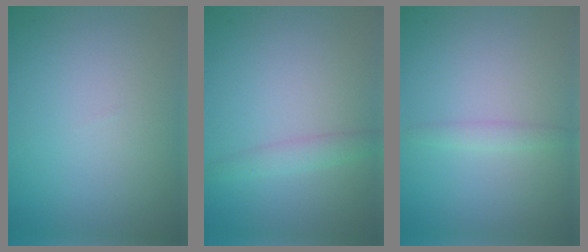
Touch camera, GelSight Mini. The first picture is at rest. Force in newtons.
{"total": 1.8, "press": 1.8, "slide": 0.0}
{"total": 1.1, "press": 1.1, "slide": 0.0}